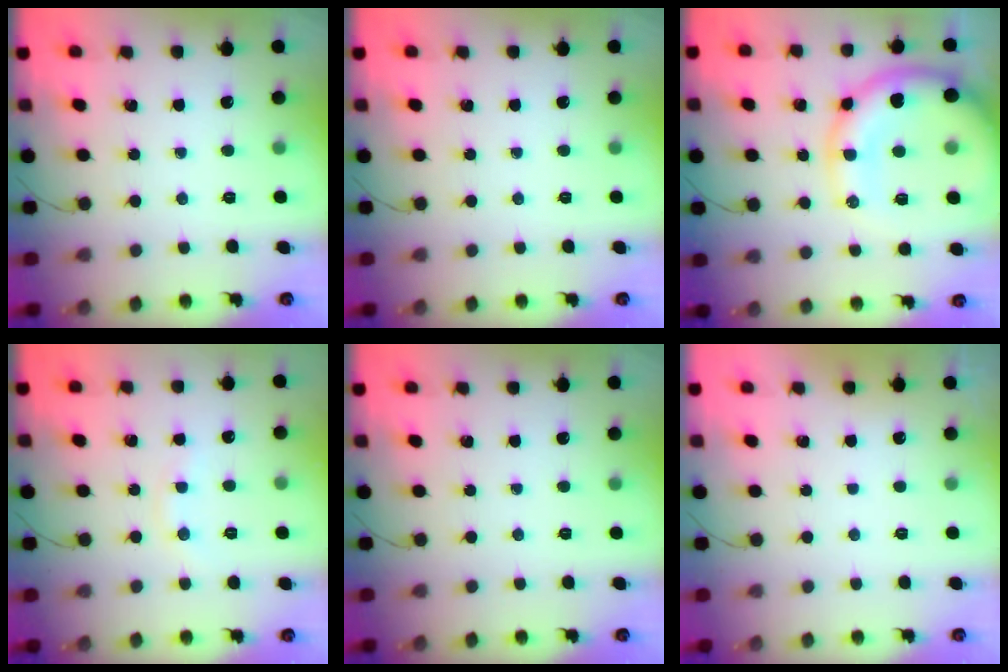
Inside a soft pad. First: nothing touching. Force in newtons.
{"total": 0.0}
{"total": 18.3, "press": 18.1, "slide": 2.4}
{"total": 4.1, "press": 3.9, "slide": 1.3}
{"total": 0.0}
{"total": 3.0, "press": 3.0, "slide": 0.1}